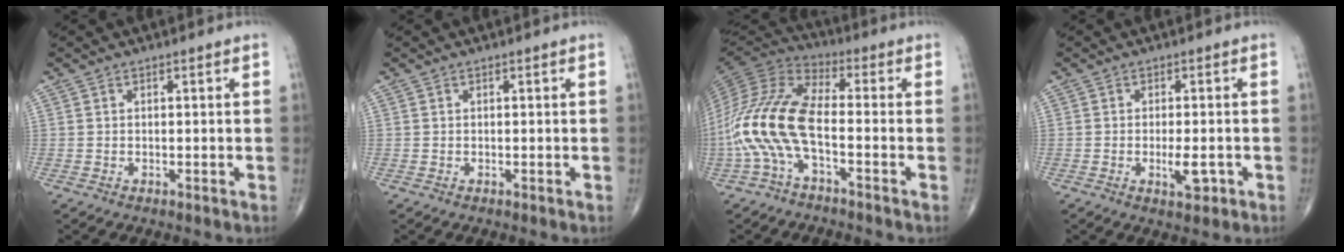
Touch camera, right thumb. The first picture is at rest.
{"total": 0.0}
{"total": 15.5, "force": [-4.3, 6.1, 13.6], "torque": [-0.302, 0.044, -0.090]}
{"total": 3.9, "force": [-1.3, 1.5, 3.4], "torque": [-0.053, -0.003, -0.016]}